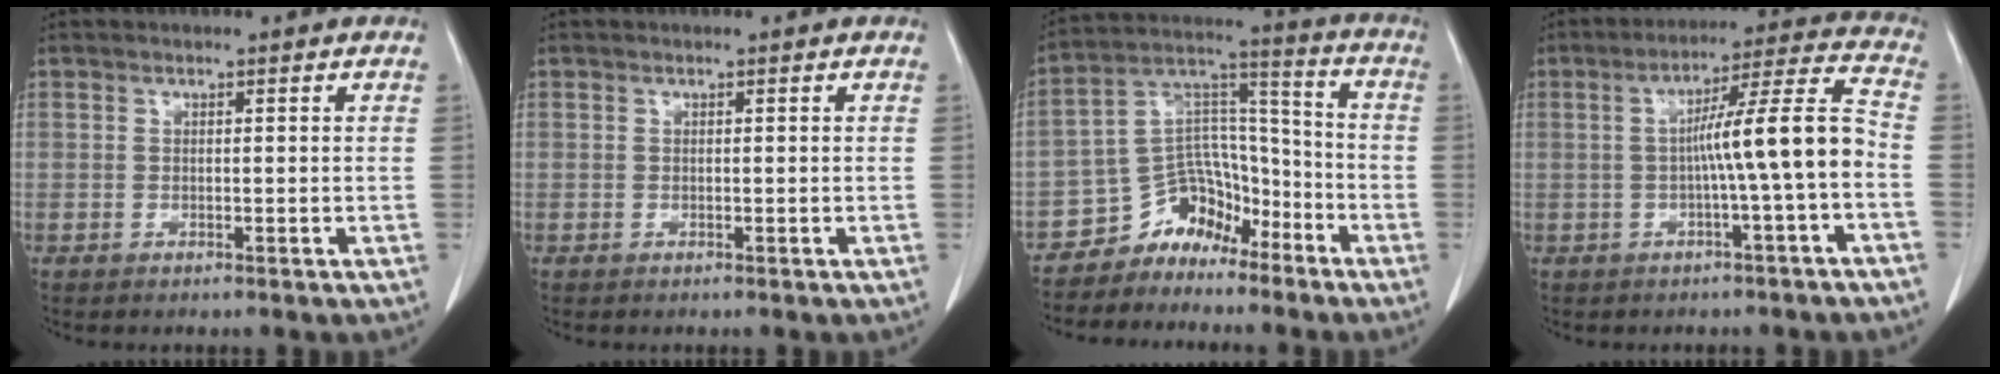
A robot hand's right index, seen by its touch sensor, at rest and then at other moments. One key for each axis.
{"total": 0.0}
{"total": 9.4, "fx": -7.2, "fy": 5.7, "fz": 2.1, "tx": -0.033, "ty": 0.065, "tz": -0.127}
{"total": 10.2, "fx": -1.9, "fy": -0.9, "fz": 10.0, "tx": -0.158, "ty": 0.024, "tz": -0.030}